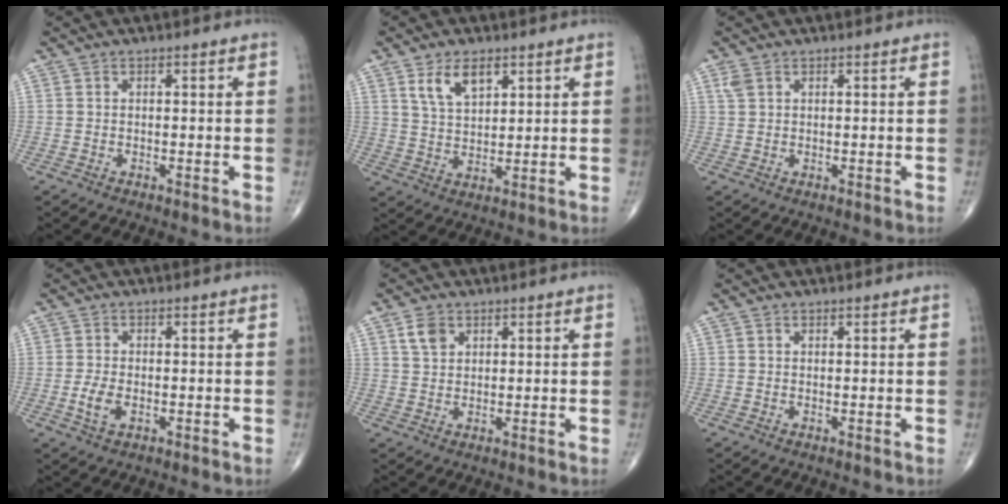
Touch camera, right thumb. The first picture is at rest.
{"total": 6.9, "force": [3.7, 3.5, 4.7], "torque": [-0.072, -0.020, 0.073]}
{"total": 1.7, "force": [1.0, 1.0, 1.0], "torque": [-0.025, 0.006, 0.026]}
{"total": 3.6, "force": [-0.9, 2.0, 2.9], "torque": [-0.060, -0.003, -0.017]}
{"total": 3.6, "force": [1.8, 2.5, 1.9], "torque": [-0.025, -0.004, 0.037]}
{"total": 0.0}